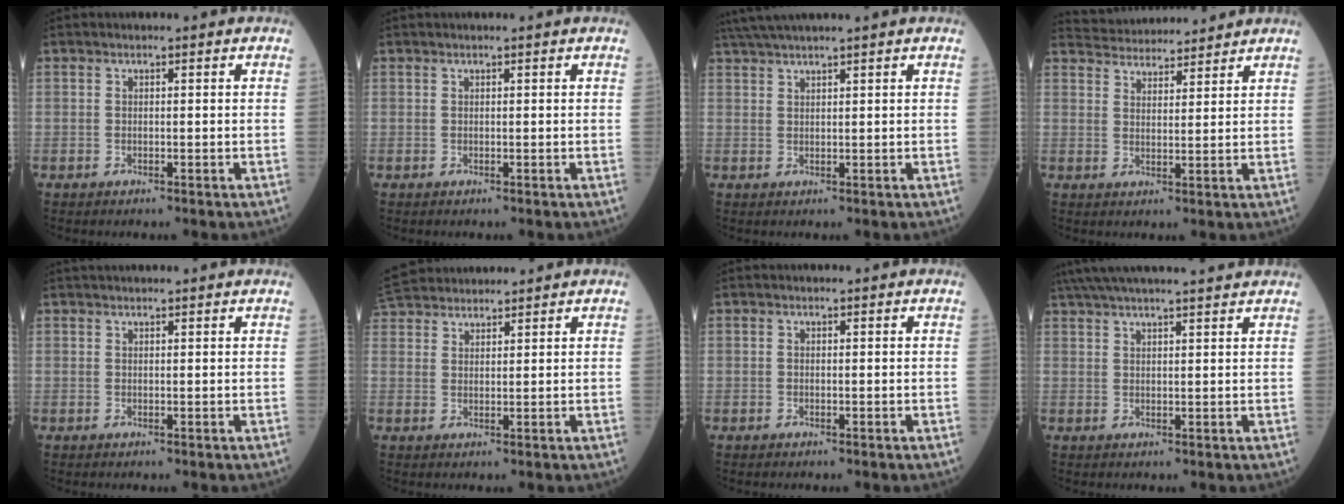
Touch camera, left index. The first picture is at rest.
{"total": 0.0}
{"total": 4.6, "force": [3.8, -1.0, 2.3], "torque": [-0.047, 0.024, 0.078]}
{"total": 9.0, "force": [8.9, 1.2, 1.4], "torque": [-0.031, 0.026, 0.136]}
{"total": 4.2, "force": [3.9, 0.1, 1.5], "torque": [-0.017, 0.033, 0.054]}
{"total": 8.8, "force": [8.2, 2.1, 2.4], "torque": [-0.050, 0.041, 0.148]}
{"total": 0.0}
{"total": 14.5, "force": [12.9, 0.4, 6.6], "torque": [-0.120, 0.041, 0.188]}